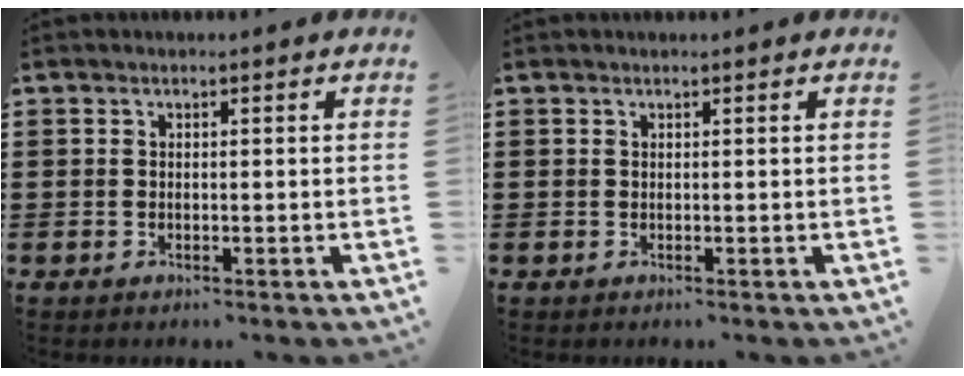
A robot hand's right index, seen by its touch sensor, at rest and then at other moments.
{"total": 0.0}